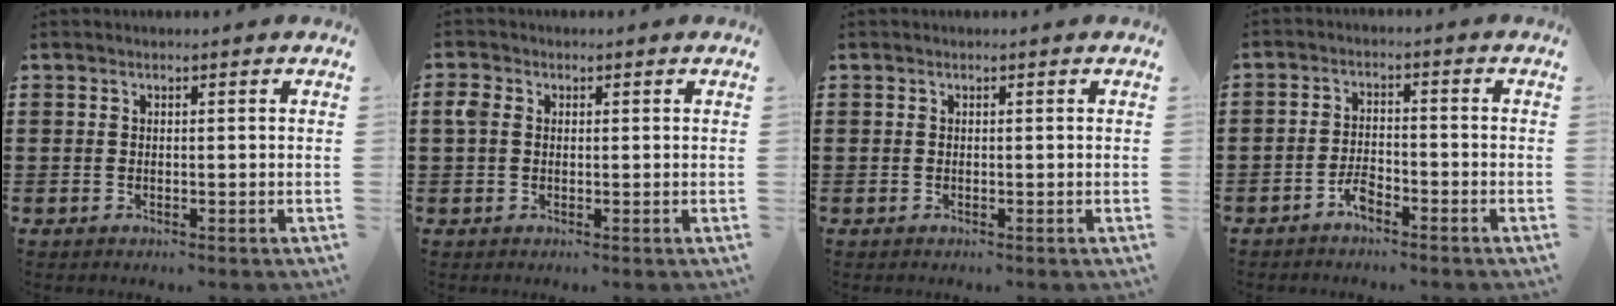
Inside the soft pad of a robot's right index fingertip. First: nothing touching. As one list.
[{"total": 2.2, "force": [0.3, 1.7, 1.3], "torque": [-0.038, 0.005, 0.001]}, {"total": 0.0}, {"total": 3.0, "force": [-2.5, 0.9, 1.5], "torque": [-0.038, 0.002, -0.050]}]